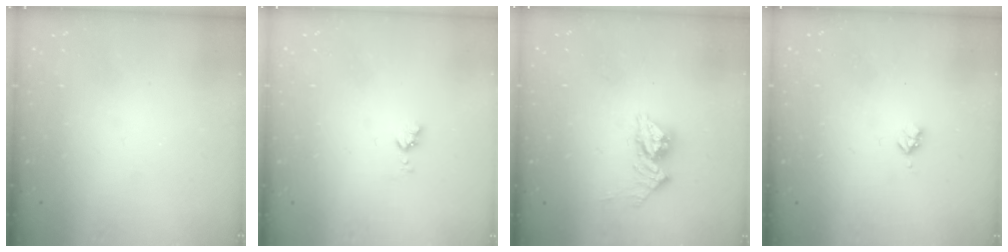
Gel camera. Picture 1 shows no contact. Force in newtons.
{"total": 3.9, "press": 3.9, "slide": 0.5}
{"total": 9.9, "press": 9.8, "slide": 0.9}
{"total": 2.9, "press": 2.9, "slide": 0.5}